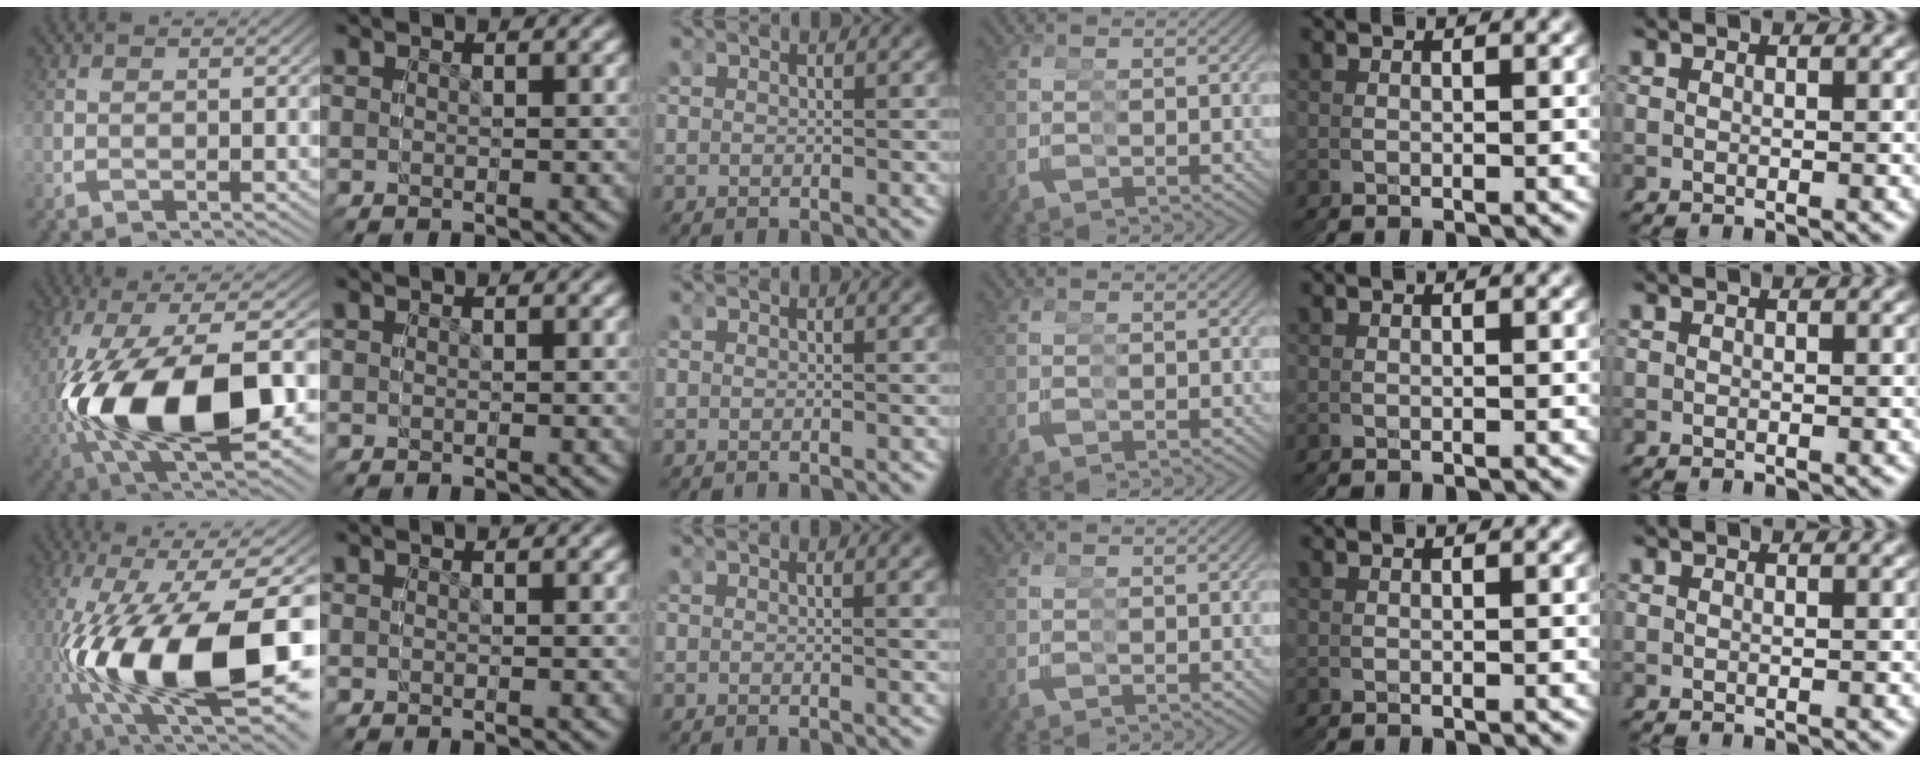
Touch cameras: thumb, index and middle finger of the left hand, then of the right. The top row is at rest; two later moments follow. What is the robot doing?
{"motion": "grasp_and_lifting", "object": "legos"}